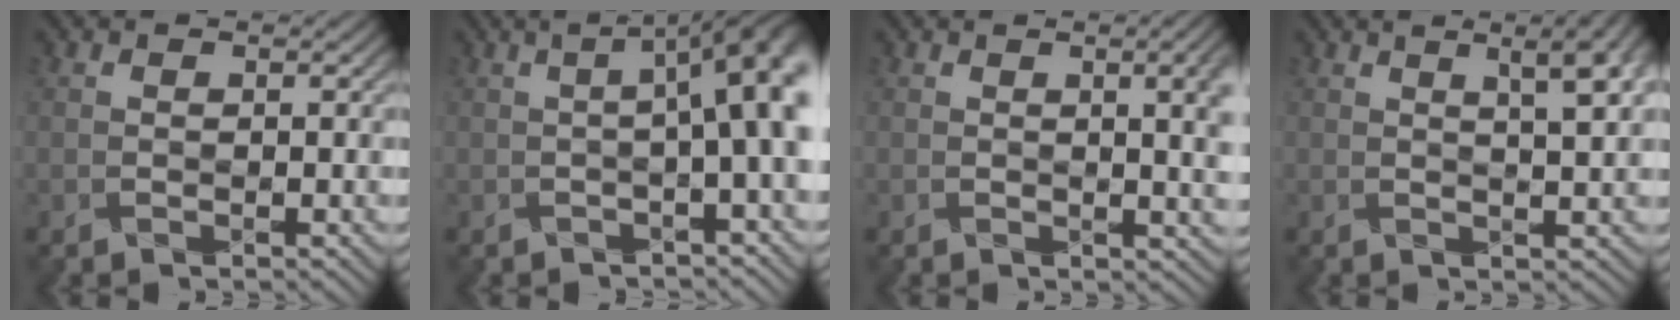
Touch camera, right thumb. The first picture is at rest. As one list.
[{"total": 10.3, "force": [-0.1, 2.8, 9.9], "torque": [-0.096, 0.021, -0.009]}, {"total": 7.4, "force": [1.0, 2.2, 7.0], "torque": [-0.066, 0.014, 0.009]}, {"total": 7.4, "force": [3.0, 1.9, 6.5], "torque": [-0.061, 0.029, 0.032]}]